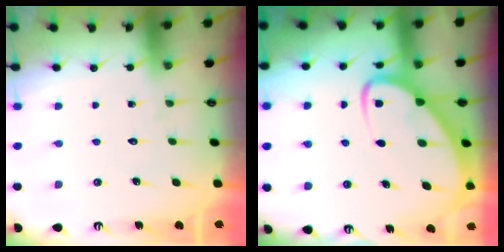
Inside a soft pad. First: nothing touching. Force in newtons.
{"total": 6.8, "press": 6.8, "slide": 0.7}